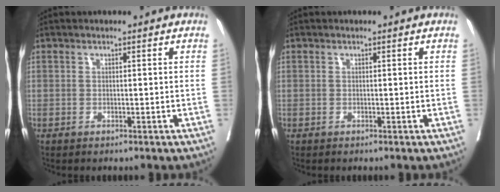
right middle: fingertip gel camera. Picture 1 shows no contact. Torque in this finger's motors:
{"motor_torque": [-0.10, 0.09, -0.02, 0.00]}